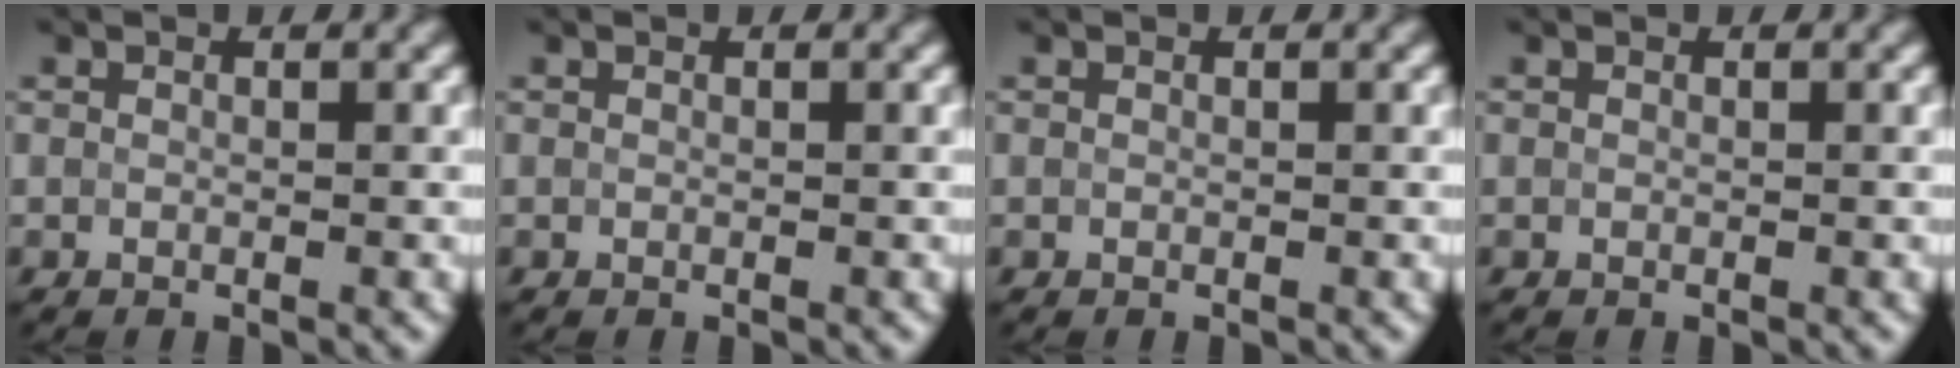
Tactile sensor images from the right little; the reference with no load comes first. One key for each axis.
{"total": 0.0}
{"total": 0.0}
{"total": 0.0}